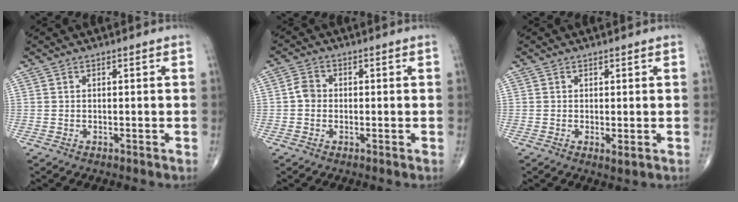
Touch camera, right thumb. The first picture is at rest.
{"total": 2.8, "force": [-0.3, 2.4, 1.5], "torque": [-0.019, 0.007, -0.011]}
{"total": 1.3, "force": [-0.1, 0.5, 1.2], "torque": [-0.023, -0.007, -0.001]}